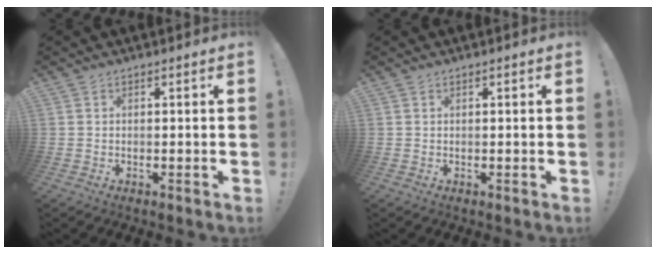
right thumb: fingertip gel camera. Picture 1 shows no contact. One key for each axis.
{"total": 0.0}